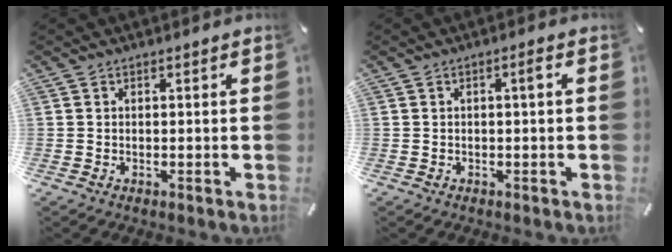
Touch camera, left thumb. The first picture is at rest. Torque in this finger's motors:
{"motor_torque": [-0.16, -0.18, -0.08, 0.03, -0.02]}